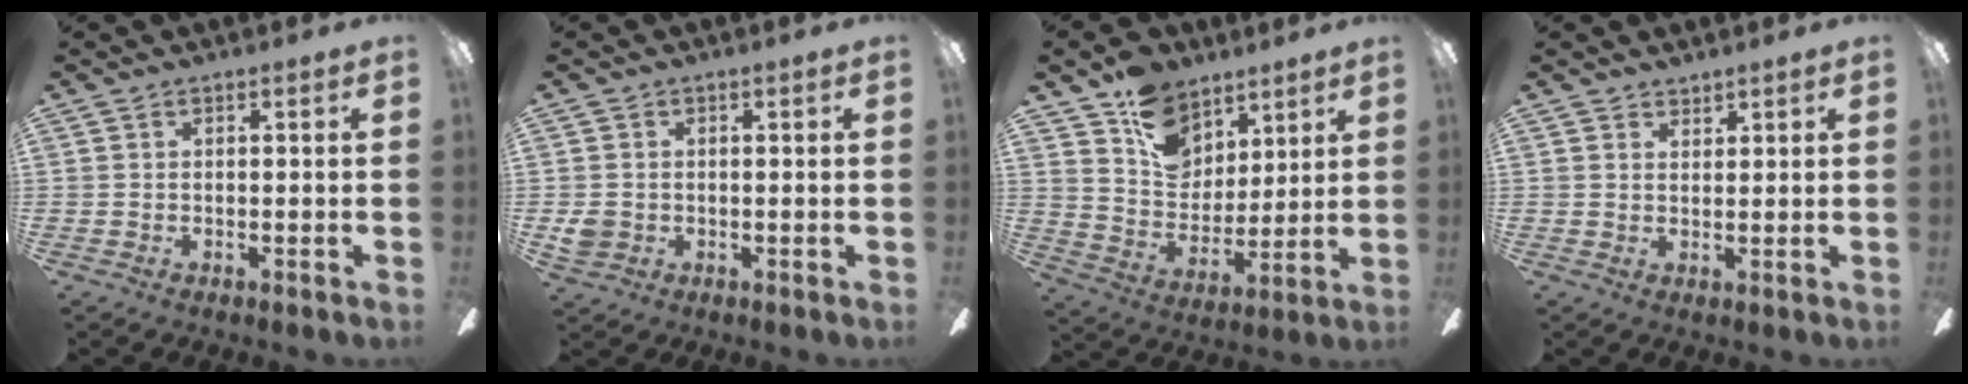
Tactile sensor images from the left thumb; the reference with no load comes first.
{"total": 3.3, "force": [-0.2, 3.1, 0.9], "torque": [-0.002, 0.001, -0.005]}
{"total": 13.9, "force": [9.1, 9.3, 5.0], "torque": [-0.090, -0.053, 0.177]}
{"total": 2.2, "force": [2.0, 0.8, -0.2], "torque": [0.012, -0.009, 0.038]}